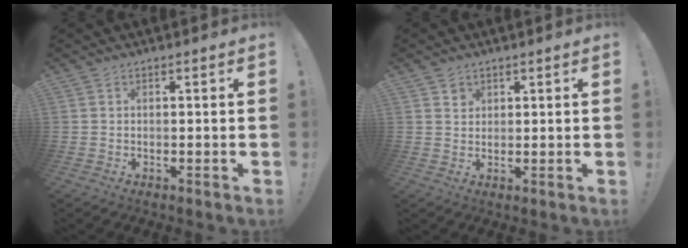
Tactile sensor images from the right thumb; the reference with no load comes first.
{"total": 2.1, "force": [1.4, 1.6, 0.2], "torque": [0.017, -0.013, 0.021]}